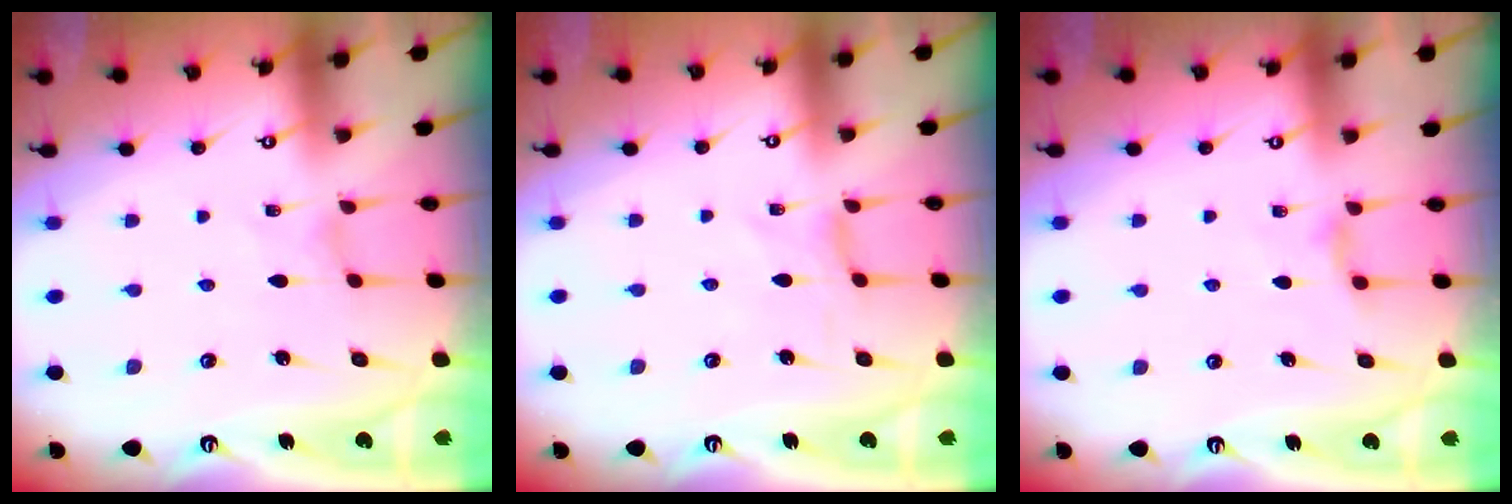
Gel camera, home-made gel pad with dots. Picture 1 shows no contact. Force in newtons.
{"total": 0.0}
{"total": 2.7, "press": 2.7, "slide": 0.5}